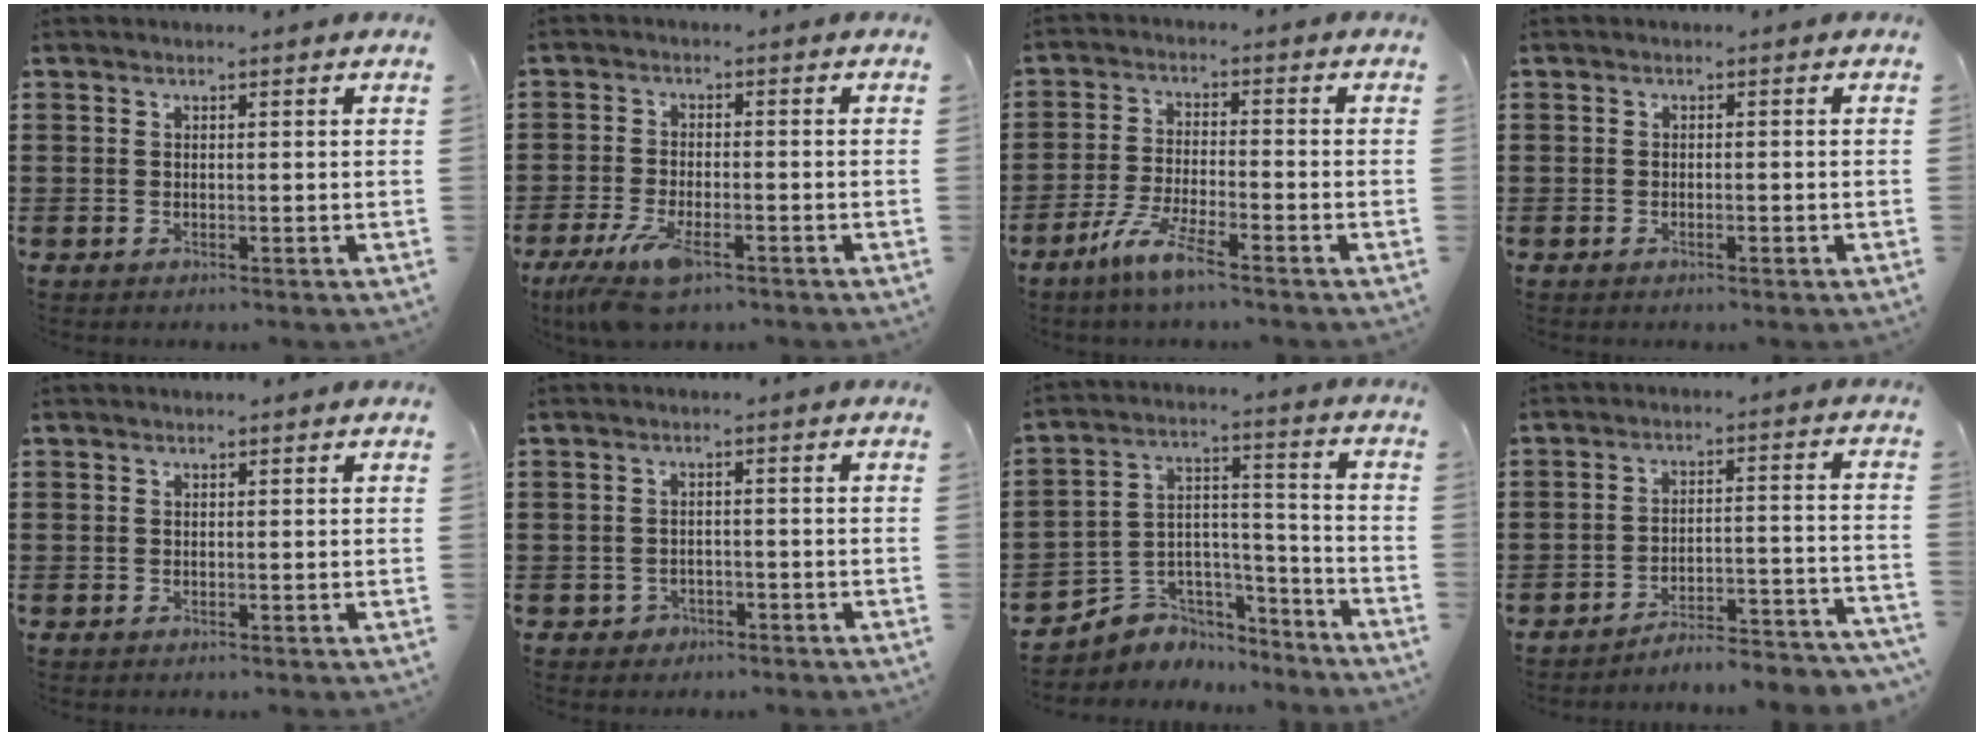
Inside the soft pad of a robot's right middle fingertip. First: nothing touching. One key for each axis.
{"total": 6.9, "fx": -4.5, "fy": 1.9, "fz": 4.8, "tx": -0.116, "ty": -0.016, "tz": -0.087}
{"total": 5.9, "fx": -4.2, "fy": 0.5, "fz": 4.0, "tx": -0.091, "ty": -0.009, "tz": -0.082}
{"total": 0.7, "fx": -0.5, "fy": 0.2, "fz": 0.4, "tx": -0.011, "ty": -0.004, "tz": -0.008}
{"total": 0.0}
{"total": 1.7, "fx": -1.4, "fy": 0.9, "fz": 0.2, "tx": -0.011, "ty": 0.001, "tz": -0.032}
{"total": 4.7, "fx": -3.4, "fy": 3.2, "fz": -0.3, "tx": -0.014, "ty": 0.001, "tz": -0.070}
{"total": 4.9, "fx": -4.9, "fy": -0.1, "fz": 0.7, "tx": -0.014, "ty": -0.003, "tz": -0.103}